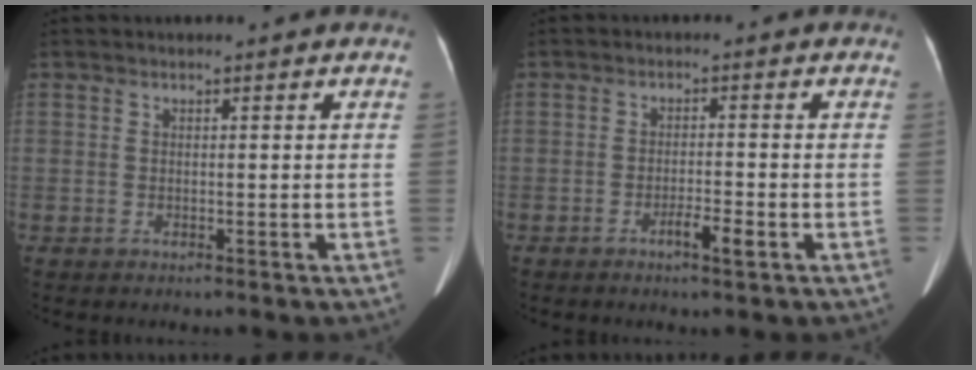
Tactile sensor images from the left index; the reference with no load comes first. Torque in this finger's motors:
{"motor_torque": [0.00, 0.03, 0.03, 0.03]}